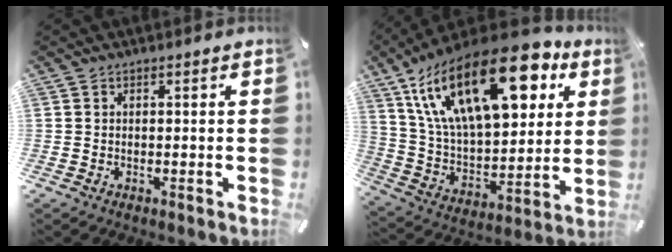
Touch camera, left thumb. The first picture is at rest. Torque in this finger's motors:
{"motor_torque": [3.06, 1.95, 1.68, -1.09, 1.05]}